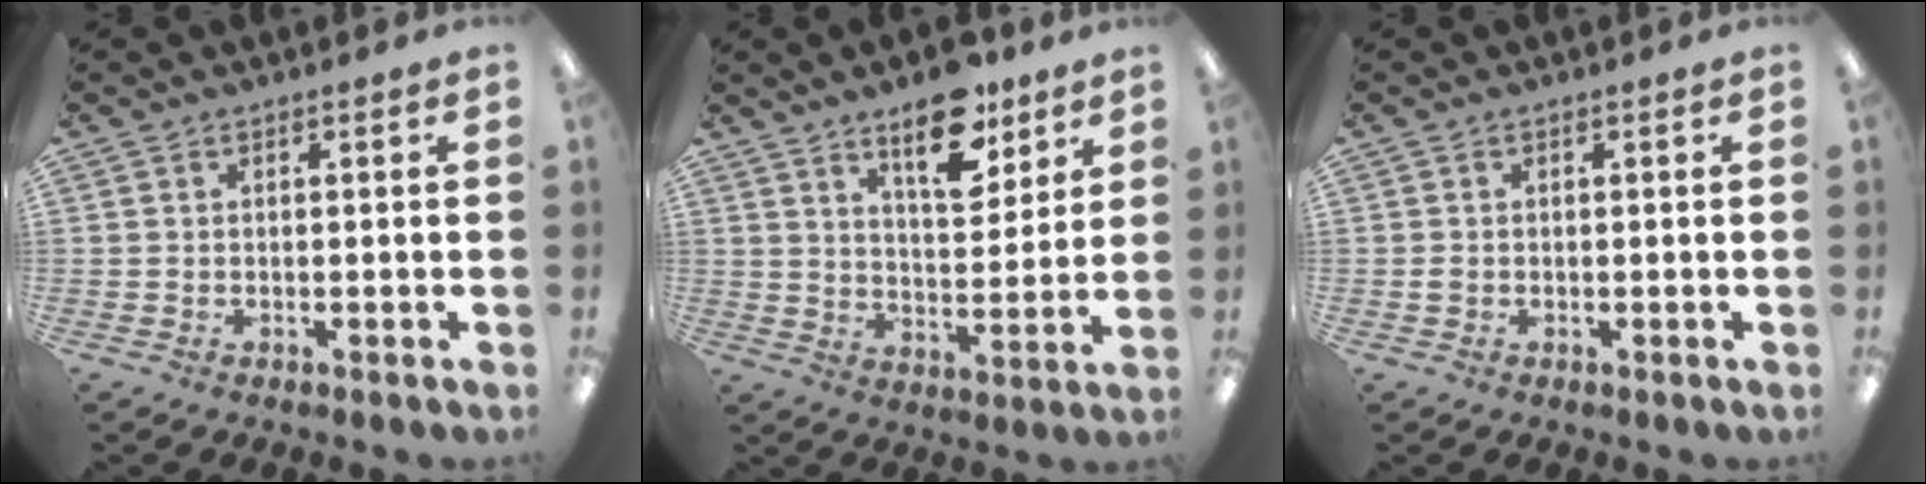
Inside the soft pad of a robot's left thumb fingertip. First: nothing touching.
{"total": 13.2, "force": [9.1, 5.7, 7.7], "torque": [-0.092, -0.051, 0.152]}
{"total": 0.8, "force": [0.0, 0.7, 0.4], "torque": [-0.008, 0.004, -0.002]}